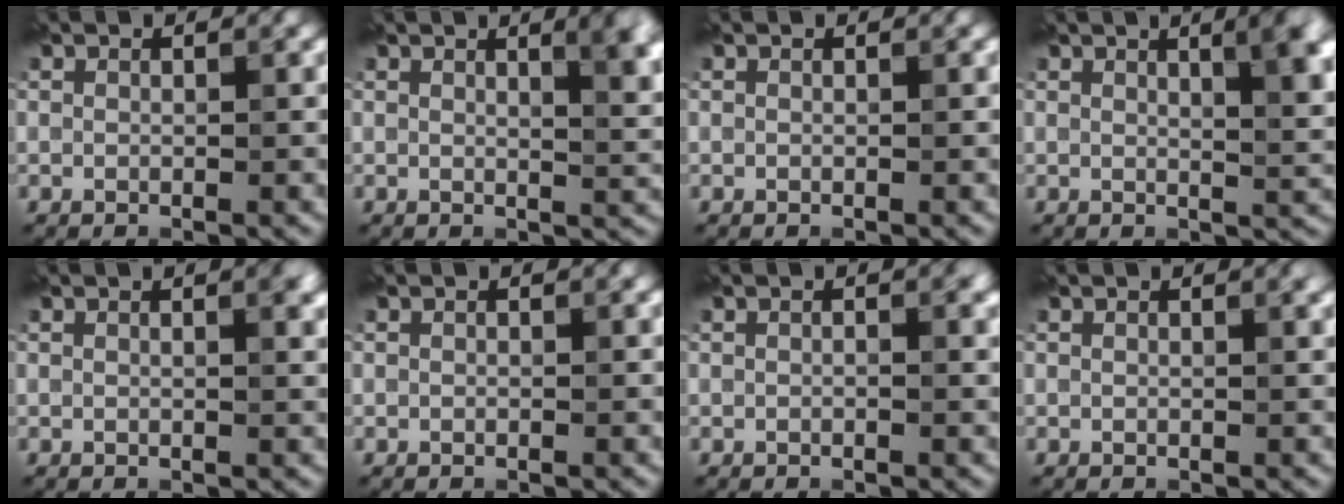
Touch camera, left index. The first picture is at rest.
{"total": 5.0, "force": [2.1, 1.8, 4.1], "torque": [-0.027, 0.009, 0.022]}
{"total": 0.0}
{"total": 5.9, "force": [2.4, 1.9, 5.1], "torque": [-0.037, 0.011, 0.025]}
{"total": 1.9, "force": [0.8, 0.6, 1.6], "torque": [-0.010, 0.006, 0.007]}
{"total": 0.0}
{"total": 0.9, "force": [0.0, 0.2, 0.8], "torque": [-0.013, 0.000, 0.001]}
{"total": 1.1, "force": [0.7, 0.3, 0.7], "torque": [-0.003, 0.004, 0.007]}